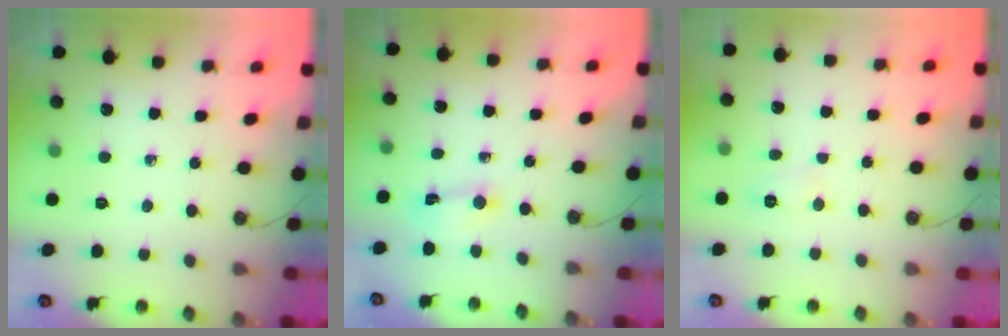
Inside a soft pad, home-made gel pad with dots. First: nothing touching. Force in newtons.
{"total": 1.5, "press": 1.5, "slide": 0.2}
{"total": 9.1, "press": 5.5, "slide": 7.3}